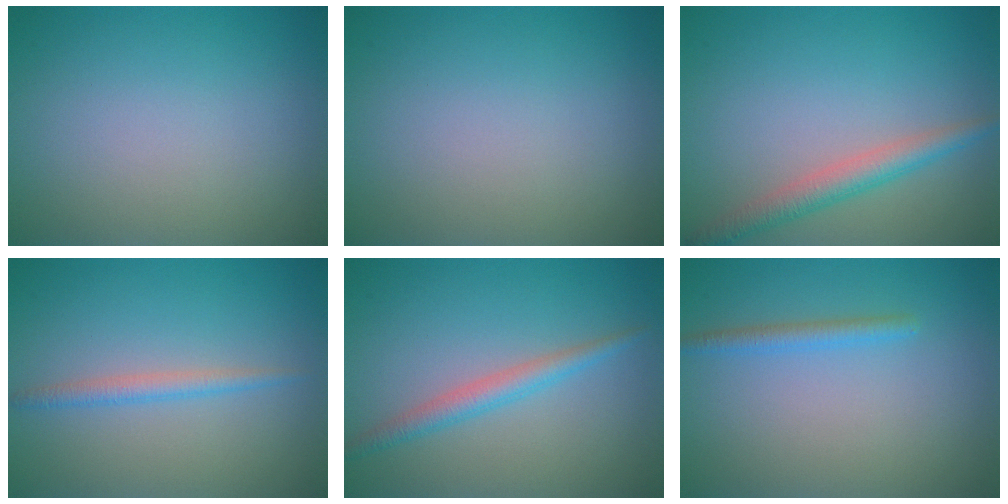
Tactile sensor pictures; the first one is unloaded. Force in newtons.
{"total": 0.0}
{"total": 2.9, "press": 2.9, "slide": 0.1}
{"total": 1.6, "press": 1.6, "slide": 0.1}
{"total": 2.3, "press": 2.3, "slide": 0.1}
{"total": 1.6, "press": 1.6, "slide": 0.0}